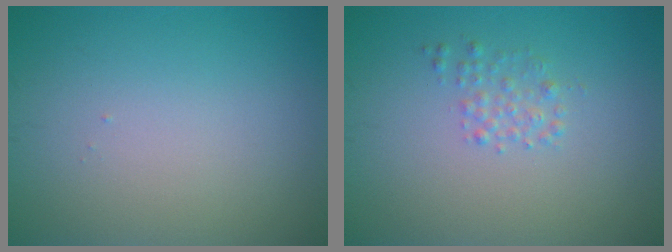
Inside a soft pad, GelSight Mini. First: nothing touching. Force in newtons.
{"total": 1.4, "press": 1.4, "slide": 0.1}